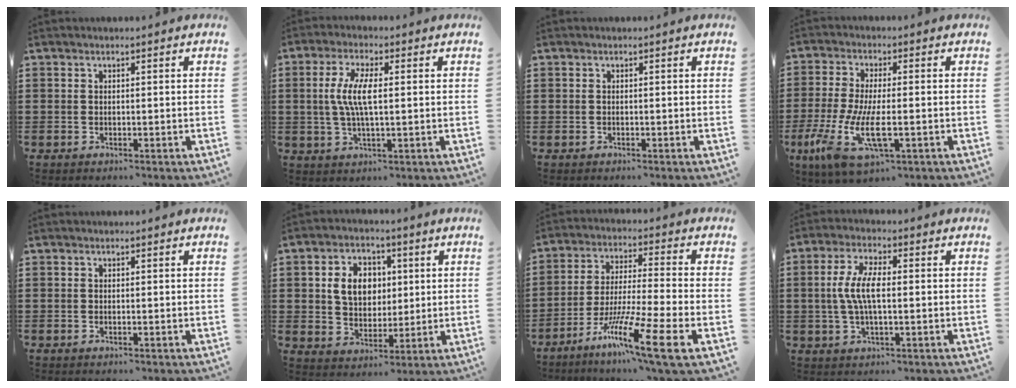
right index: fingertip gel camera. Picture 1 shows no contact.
{"total": 6.5, "force": [0.5, 2.0, 6.2], "torque": [-0.138, -0.001, -0.001]}
{"total": 0.0}
{"total": 10.3, "force": [-3.5, 3.3, 9.2], "torque": [-0.204, -0.017, -0.063]}
{"total": 0.0}
{"total": 7.2, "force": [1.4, 5.7, 4.2], "torque": [-0.094, 0.012, 0.017]}
{"total": 12.6, "force": [-7.9, -0.1, 9.9], "torque": [-0.195, -0.003, -0.149]}
{"total": 6.7, "force": [-0.1, 2.4, 6.2], "torque": [-0.141, -0.004, -0.012]}